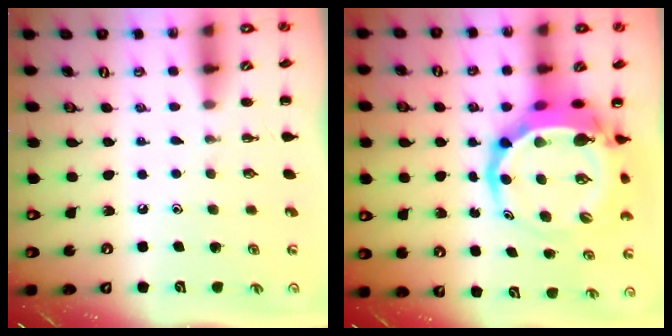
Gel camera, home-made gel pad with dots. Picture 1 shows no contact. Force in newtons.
{"total": 9.3, "press": 9.0, "slide": 2.4}